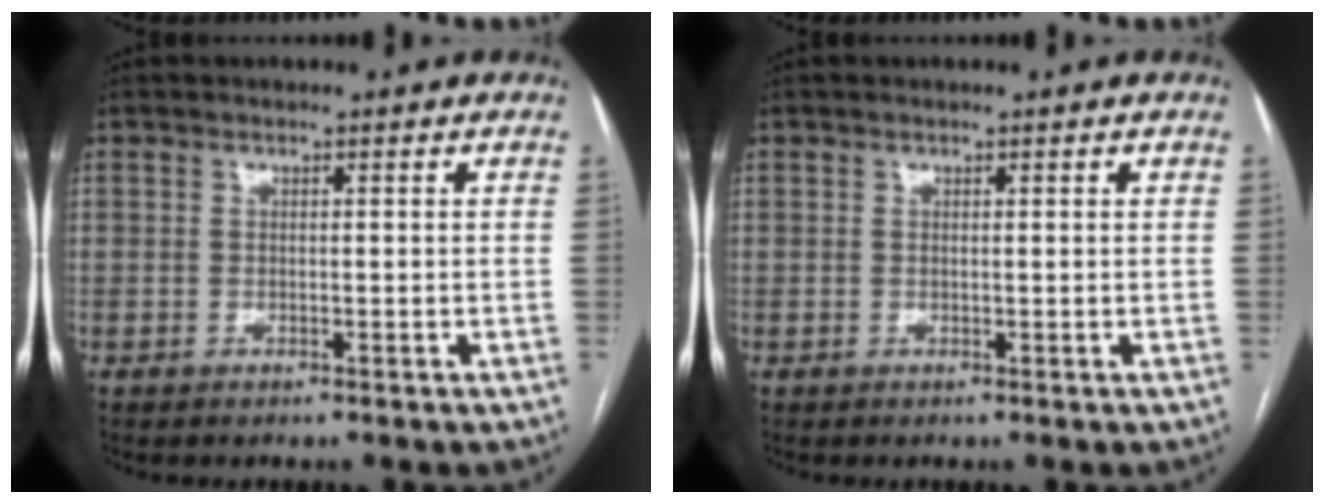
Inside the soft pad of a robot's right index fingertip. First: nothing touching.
{"total": 0.0}